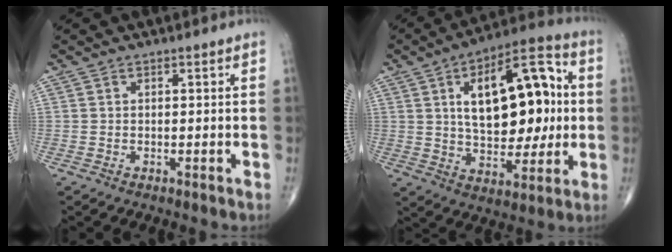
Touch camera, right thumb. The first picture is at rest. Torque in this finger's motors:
{"motor_torque": [0.74, 0.98, 1.80, -0.21, 0.51]}